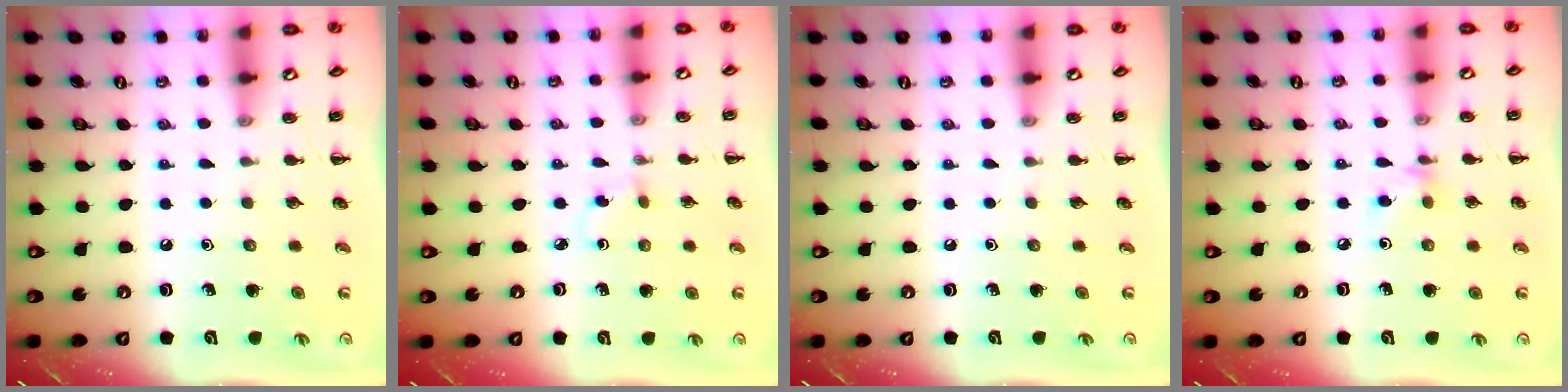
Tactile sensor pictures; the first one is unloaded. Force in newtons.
{"total": 1.8, "press": 1.6, "slide": 0.8}
{"total": 0.0}
{"total": 4.8, "press": 4.6, "slide": 1.2}